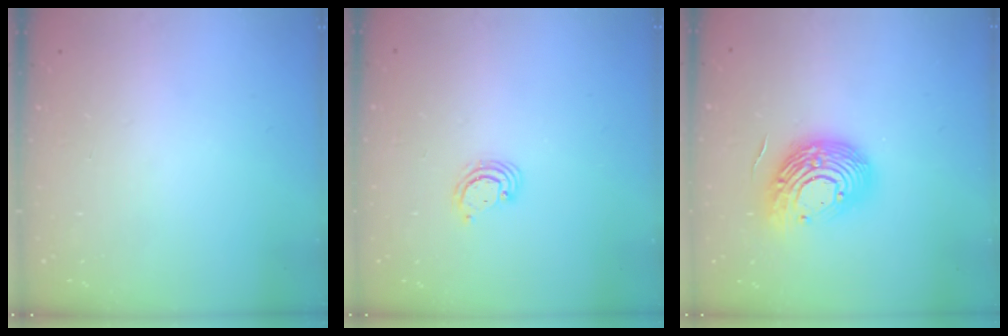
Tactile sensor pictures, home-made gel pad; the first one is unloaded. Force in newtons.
{"total": 2.5, "press": 2.5, "slide": 0.3}
{"total": 17.0, "press": 16.9, "slide": 1.2}